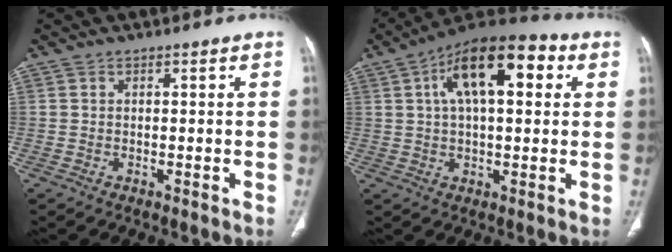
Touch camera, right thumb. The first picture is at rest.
{"total": 16.9, "force": [5.2, 7.7, 14.1], "torque": [-0.203, 0.022, 0.075]}